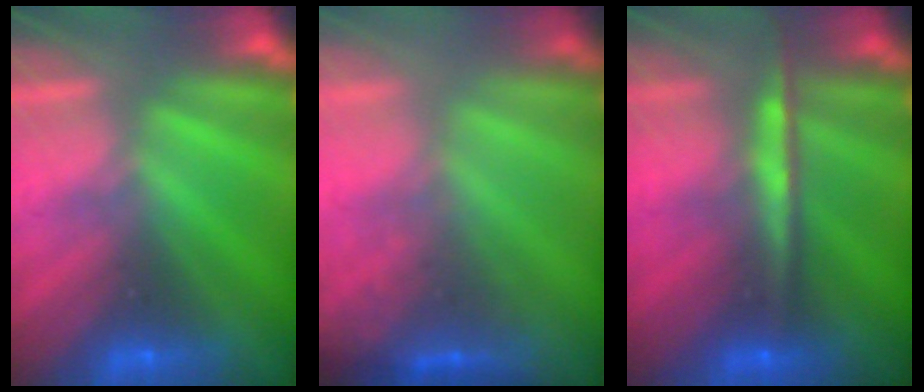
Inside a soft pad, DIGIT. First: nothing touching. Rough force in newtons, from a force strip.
{"total": 1.7}
{"total": 8.5}